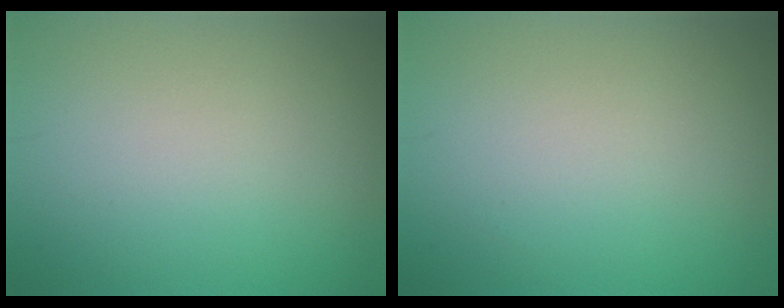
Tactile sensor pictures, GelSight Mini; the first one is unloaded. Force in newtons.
{"total": 0.0}